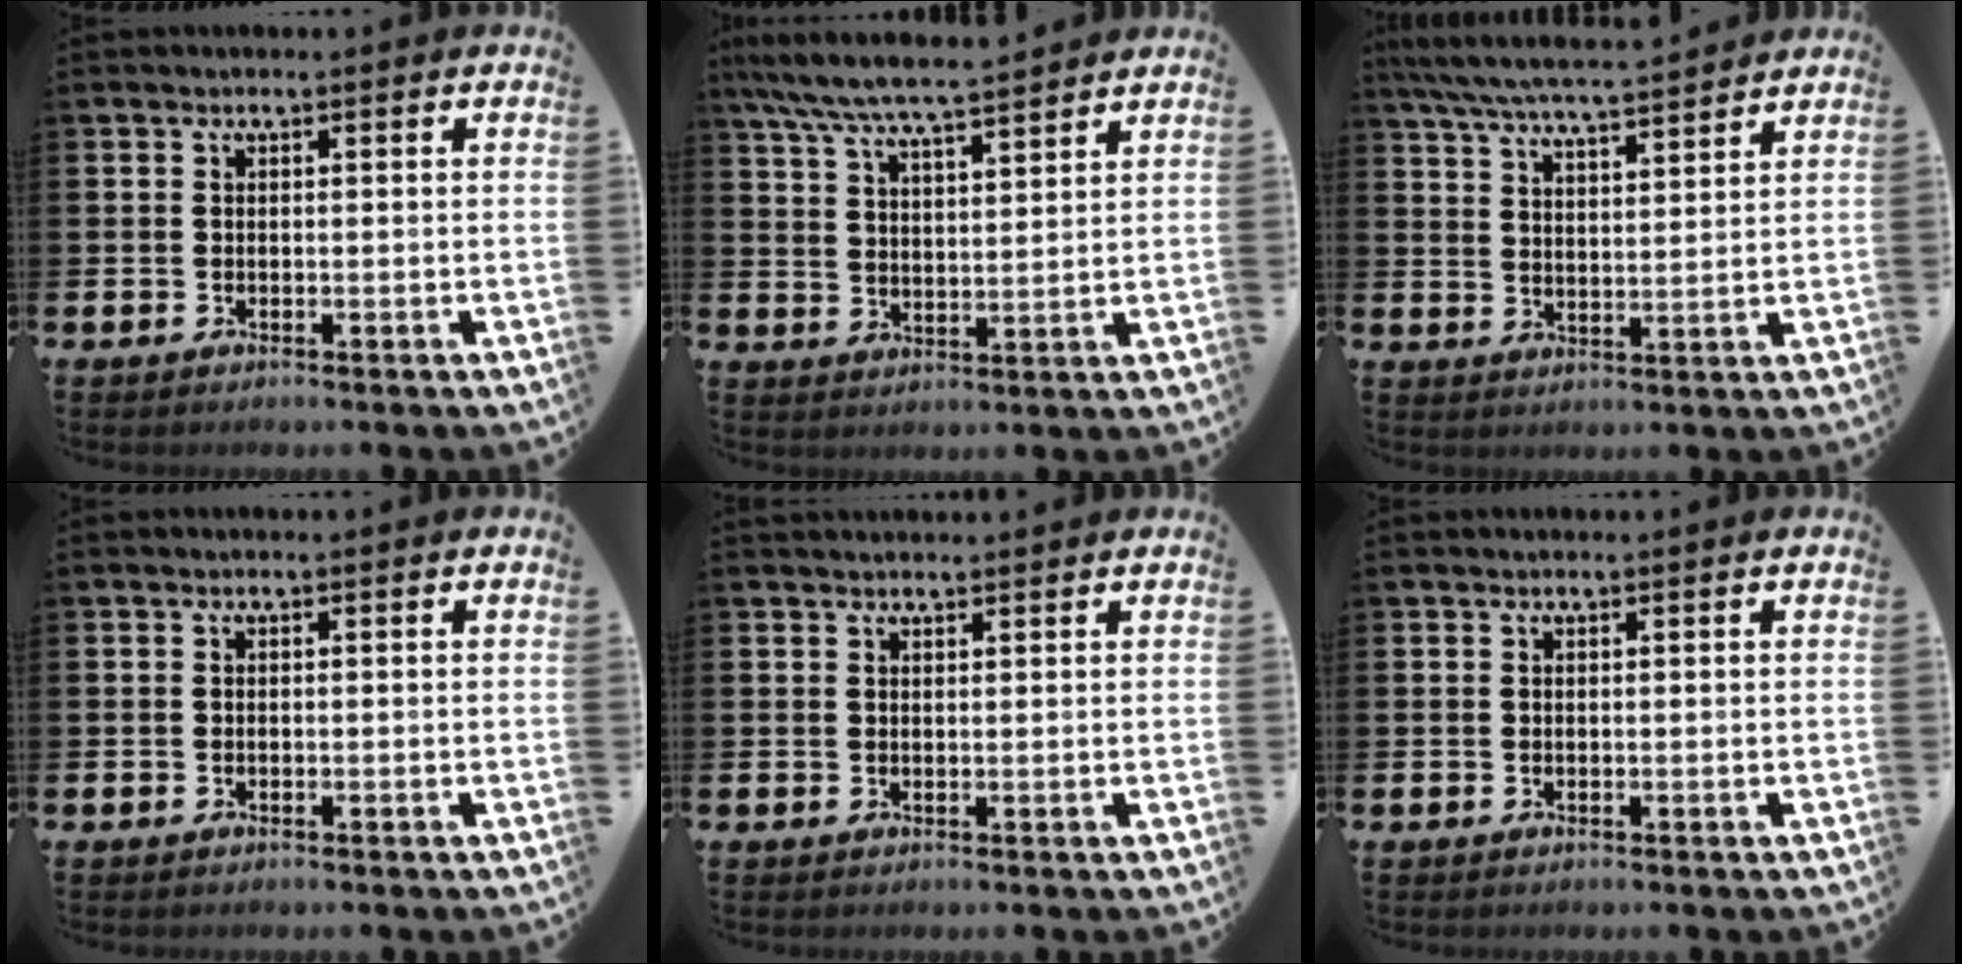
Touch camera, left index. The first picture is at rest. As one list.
[{"total": 7.1, "force": [6.8, 0.4, 2.3], "torque": [-0.067, -0.036, 0.120]}, {"total": 6.6, "force": [6.3, 0.3, 1.9], "torque": [-0.059, -0.037, 0.111]}, {"total": 0.0}, {"total": 1.3, "force": [1.2, 0.2, 0.2], "torque": [0.009, -0.005, 0.020]}, {"total": 0.0}]